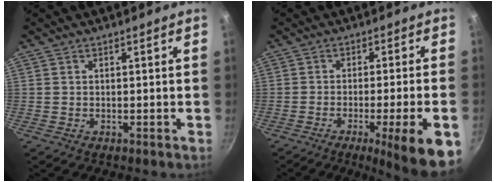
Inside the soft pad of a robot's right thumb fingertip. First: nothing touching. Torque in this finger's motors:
{"motor_torque": [0.23, 0.69, 1.18, -1.23, 0.06]}